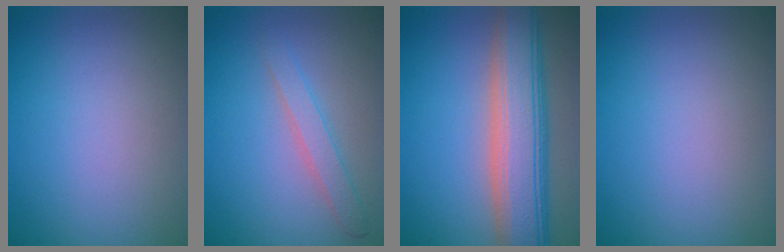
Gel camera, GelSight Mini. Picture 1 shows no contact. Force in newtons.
{"total": 2.1, "press": 2.1, "slide": 0.0}
{"total": 8.4, "press": 8.4, "slide": 0.5}
{"total": 0.0}